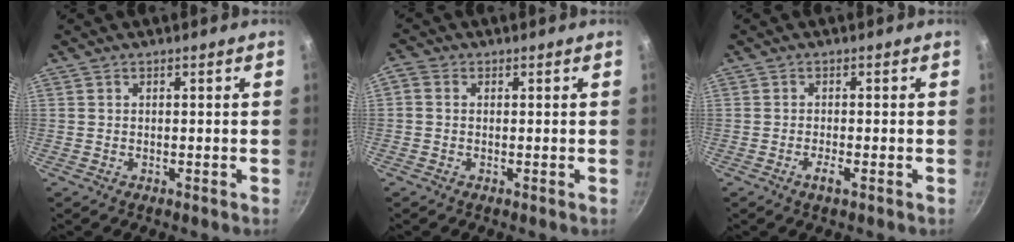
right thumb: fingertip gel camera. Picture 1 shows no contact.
{"total": 2.1, "force": [0.0, 1.7, 1.2], "torque": [-0.030, 0.010, -0.010]}
{"total": 2.0, "force": [-0.9, 0.3, 1.7], "torque": [-0.036, 0.004, -0.021]}